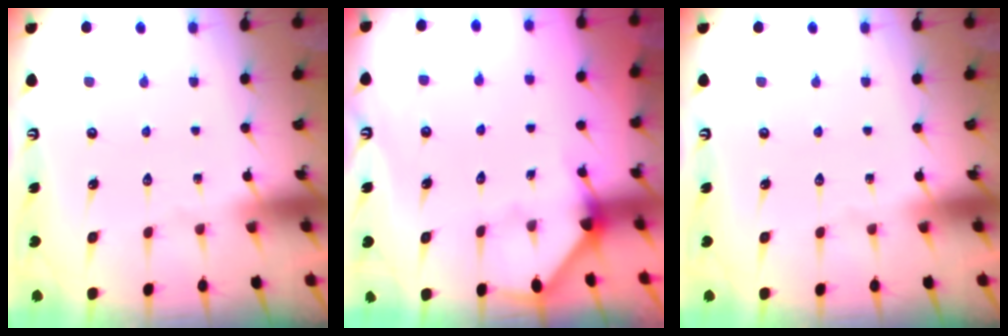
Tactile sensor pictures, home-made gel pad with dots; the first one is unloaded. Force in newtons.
{"total": 2.6, "press": 2.6, "slide": 0.4}
{"total": 0.0}